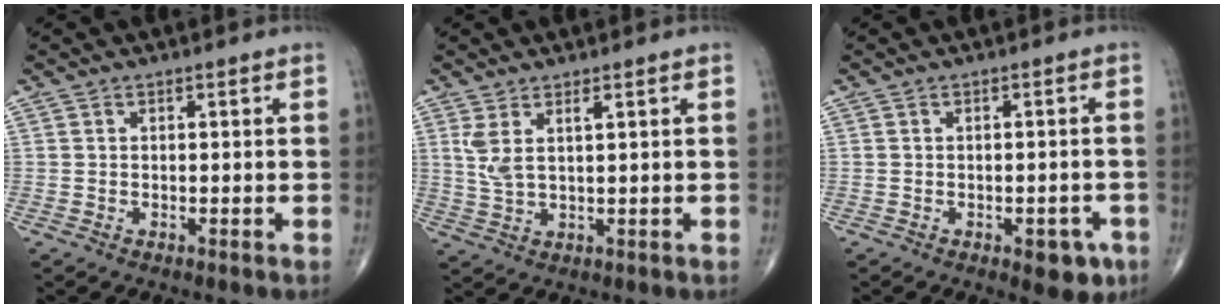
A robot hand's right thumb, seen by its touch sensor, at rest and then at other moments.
{"total": 4.4, "force": [1.9, 1.2, 3.8], "torque": [-0.090, -0.007, 0.048]}
{"total": 5.2, "force": [-2.4, 2.6, 3.8], "torque": [-0.023, 0.007, -0.024]}